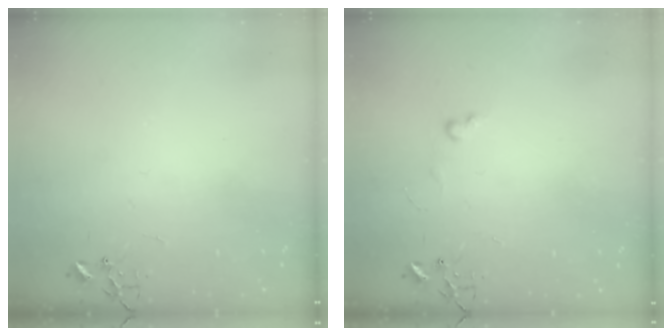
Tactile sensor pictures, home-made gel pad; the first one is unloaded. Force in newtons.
{"total": 4.2, "press": 4.2, "slide": 0.6}